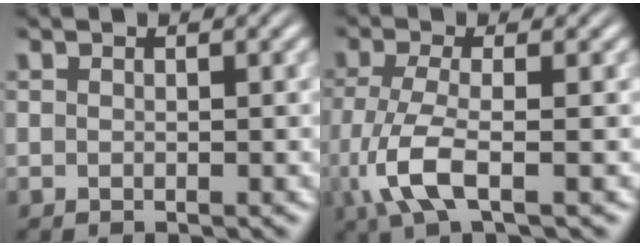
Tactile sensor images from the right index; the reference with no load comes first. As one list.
[{"total": 5.0, "force": [-1.6, 1.9, 4.3], "torque": [-0.116, -0.025, -0.013]}]